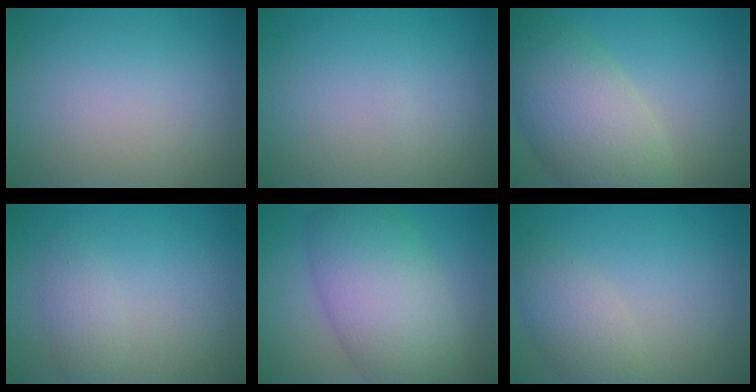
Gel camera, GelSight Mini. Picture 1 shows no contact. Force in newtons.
{"total": 0.0}
{"total": 8.6, "press": 8.6, "slide": 0.4}
{"total": 1.9, "press": 1.9, "slide": 0.1}
{"total": 9.1, "press": 9.1, "slide": 0.5}
{"total": 3.3, "press": 3.2, "slide": 0.2}